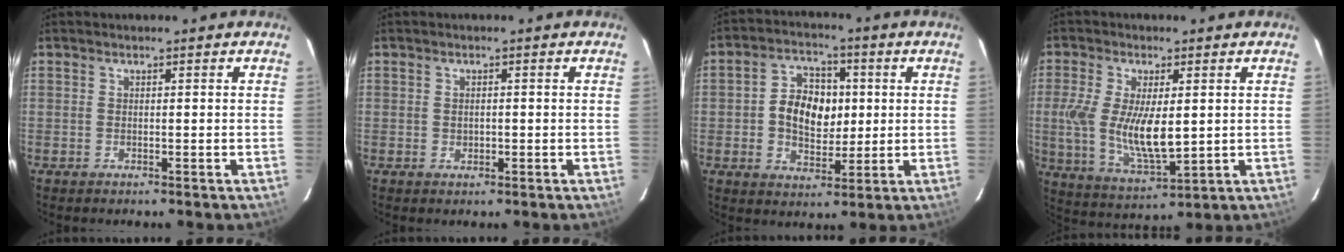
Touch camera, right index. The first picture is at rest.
{"total": 1.3, "force": [-0.1, 1.1, 0.8], "torque": [-0.011, 0.001, -0.001]}
{"total": 9.7, "force": [0.4, 7.1, 6.7], "torque": [-0.129, 0.020, 0.011]}
{"total": 12.8, "force": [0.2, 5.3, 11.7], "torque": [-0.243, -0.014, 0.011]}